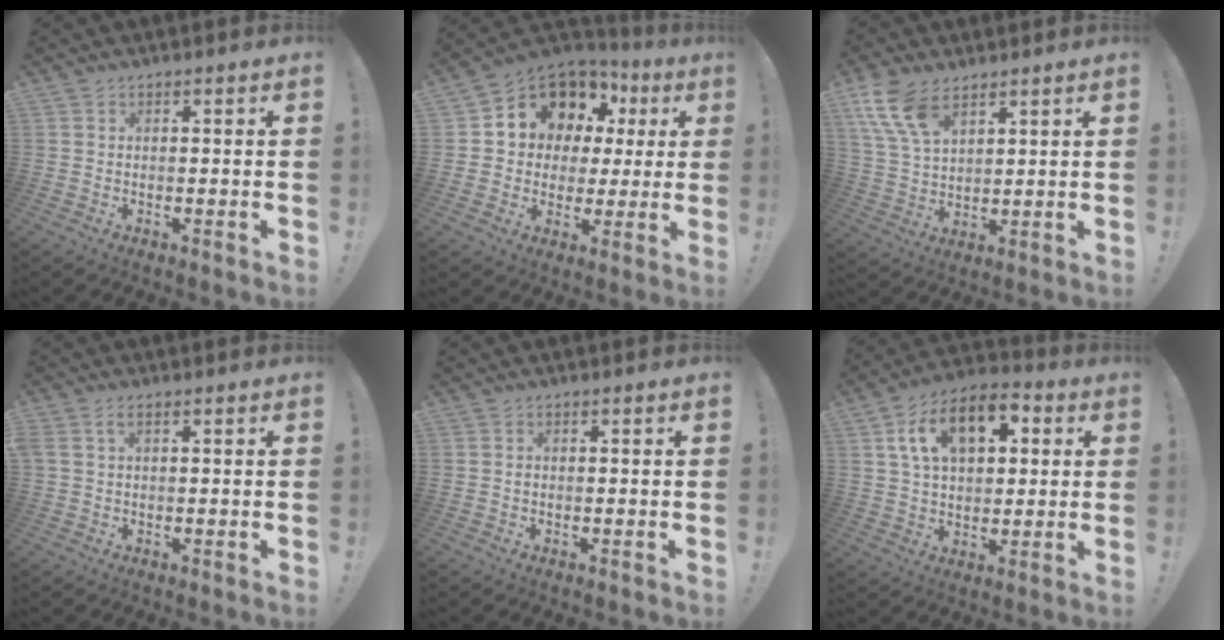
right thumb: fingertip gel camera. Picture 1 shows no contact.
{"total": 11.6, "force": [5.9, 8.9, 4.3], "torque": [-0.072, -0.043, 0.122]}
{"total": 11.6, "force": [7.0, 6.1, 6.9], "torque": [-0.144, -0.024, 0.138]}
{"total": 2.7, "force": [1.0, 1.4, 2.0], "torque": [-0.041, 0.005, 0.019]}
{"total": 0.0}
{"total": 15.3, "force": [6.1, 9.5, 10.3], "torque": [-0.160, -0.011, 0.110]}